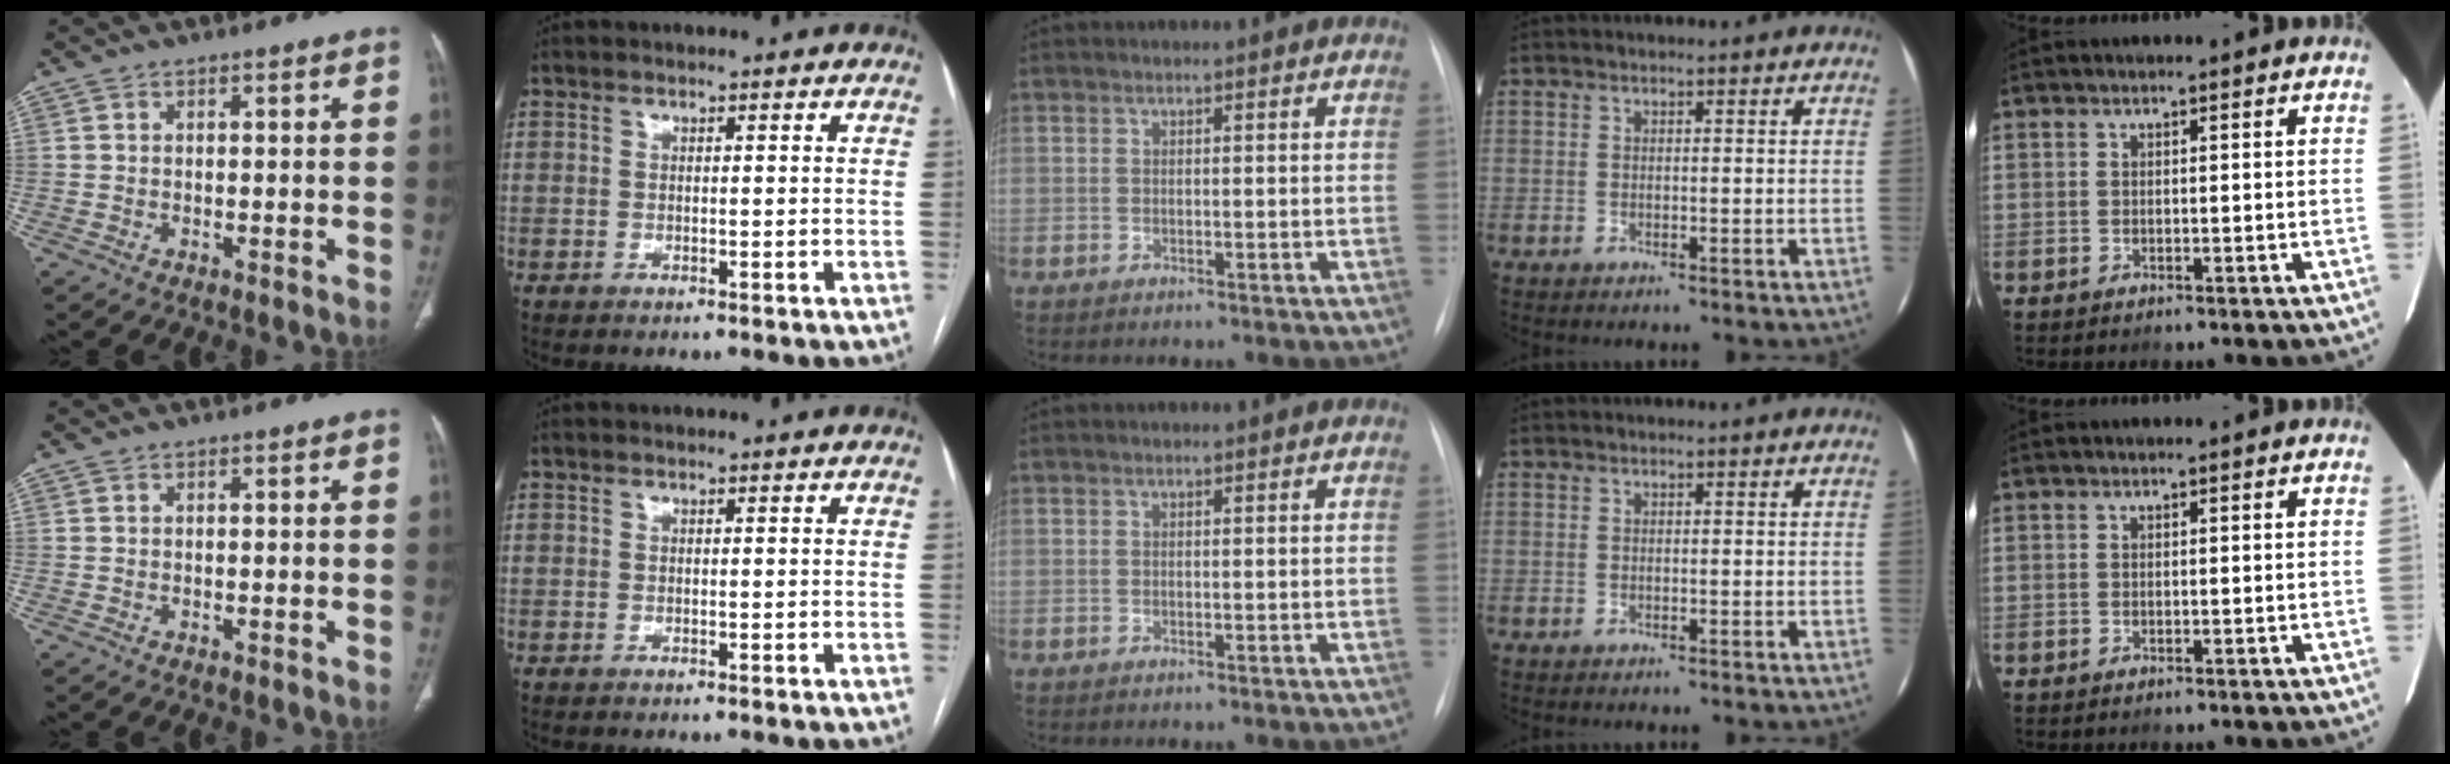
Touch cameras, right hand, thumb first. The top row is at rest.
{}